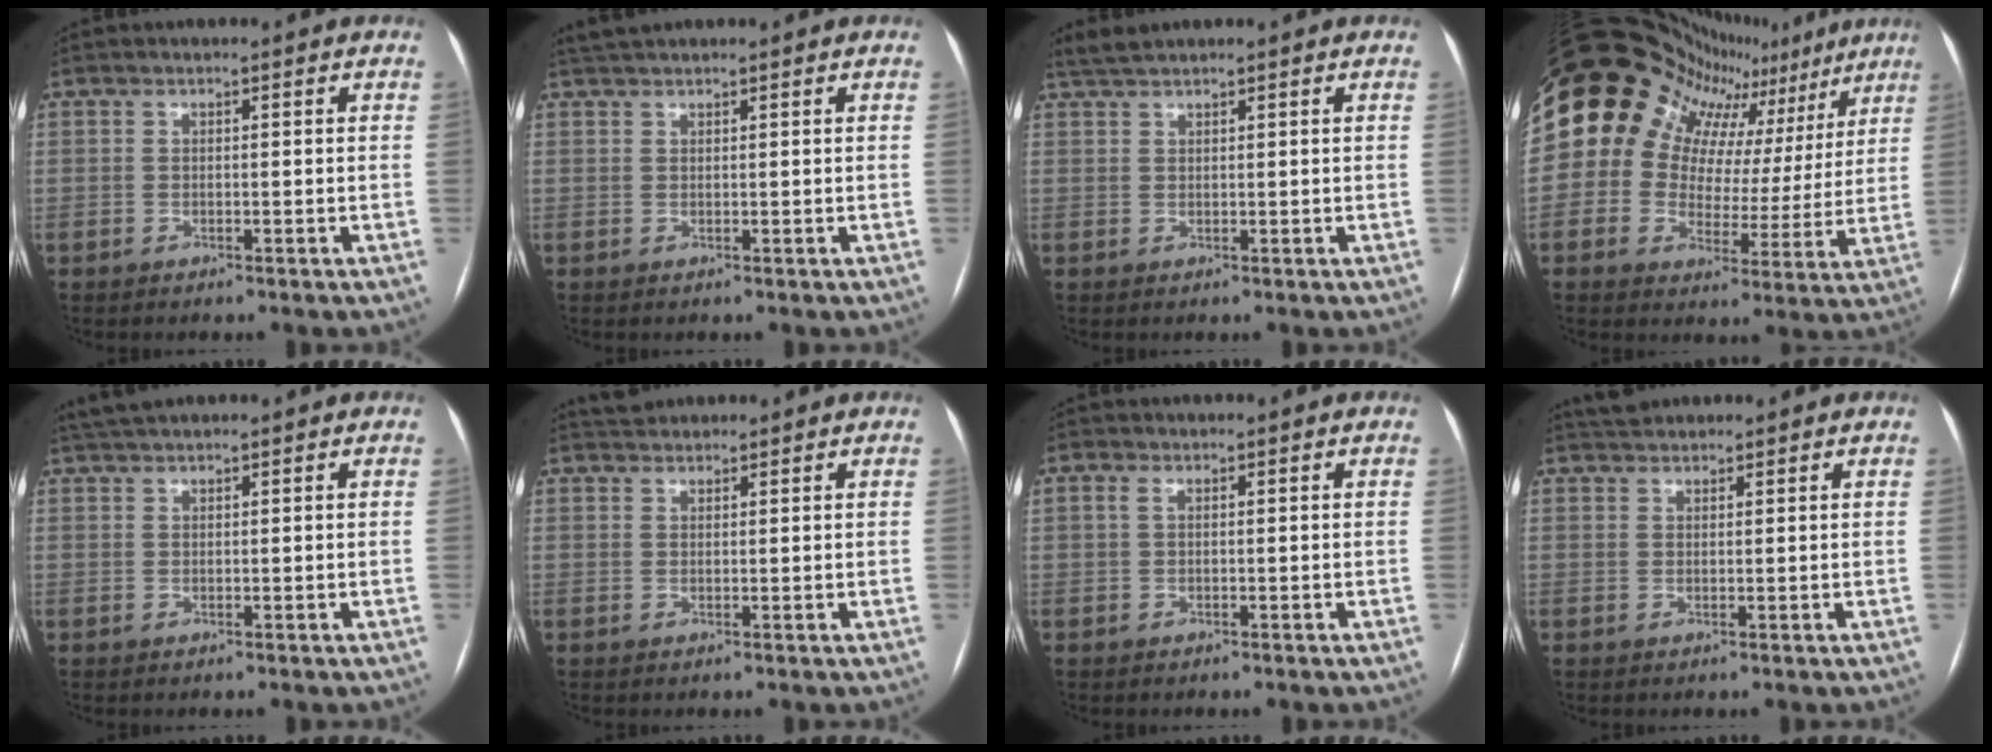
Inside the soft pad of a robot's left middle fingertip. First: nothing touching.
{"total": 2.8, "force": [2.5, 0.5, 1.2], "torque": [-0.028, 0.022, 0.050]}
{"total": 2.6, "force": [2.4, 0.2, 1.1], "torque": [-0.028, 0.016, 0.050]}
{"total": 23.4, "force": [14.3, 15.3, 10.4], "torque": [-0.181, 0.089, 0.180]}
{"total": 3.3, "force": [2.9, 0.3, 1.6], "torque": [-0.035, 0.026, 0.058]}
{"total": 2.7, "force": [2.5, 0.8, 0.4], "torque": [-0.010, 0.024, 0.045]}
{"total": 1.0, "force": [0.3, 0.5, 0.8], "torque": [-0.024, 0.011, 0.006]}
{"total": 3.1, "force": [2.9, 0.9, 0.7], "torque": [-0.016, 0.025, 0.052]}